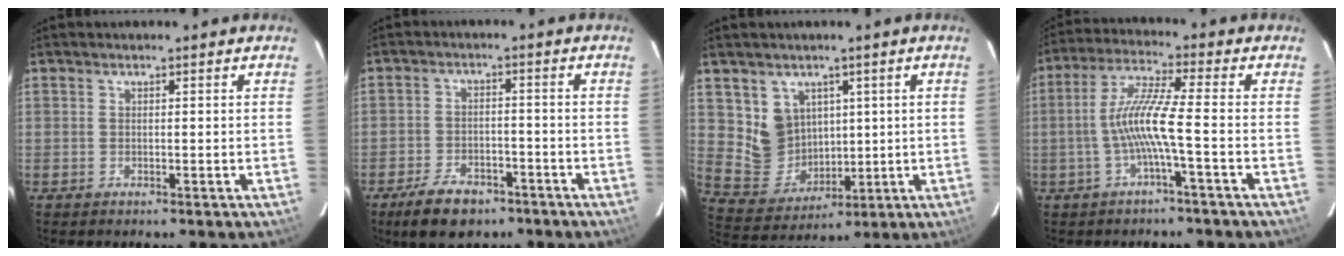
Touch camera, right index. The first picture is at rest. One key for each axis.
{"total": 9.1, "fx": -6.5, "fy": 4.5, "fz": 4.6, "tx": -0.114, "ty": -0.001, "tz": -0.103}
{"total": 9.1, "fx": 3.6, "fy": 8.1, "fz": 2.2, "tx": -0.052, "ty": 0.004, "tz": 0.093}
{"total": 8.4, "fx": -2.3, "fy": -0.7, "fz": 8.0, "tx": -0.175, "ty": 0.007, "tz": -0.043}